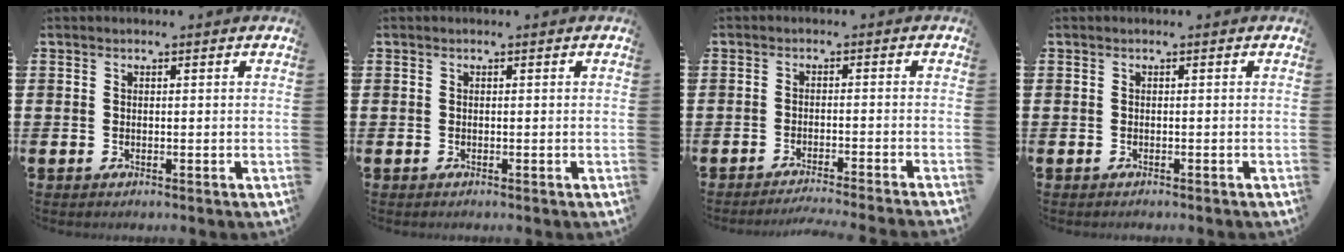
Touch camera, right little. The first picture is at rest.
{"total": 0.0}
{"total": 1.9, "force": [-1.8, -0.4, 0.3], "torque": [-0.004, 0.003, -0.037]}
{"total": 0.0}